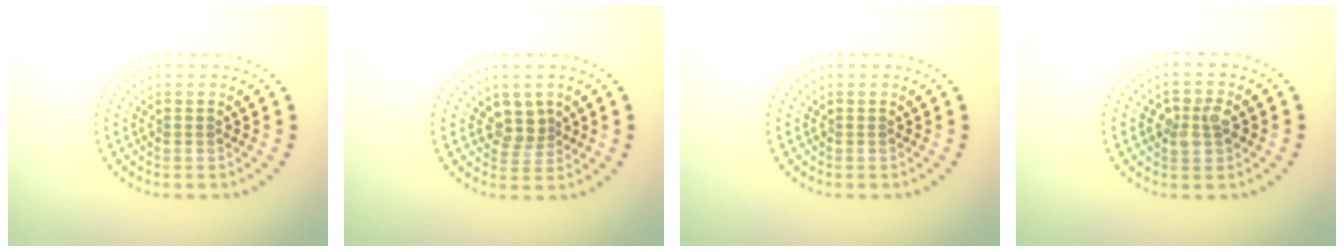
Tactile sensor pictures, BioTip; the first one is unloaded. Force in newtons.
{"total": 2.0, "press": 1.6, "slide": 1.3}
{"total": 0.0}
{"total": 2.4, "press": 2.4, "slide": 0.1}